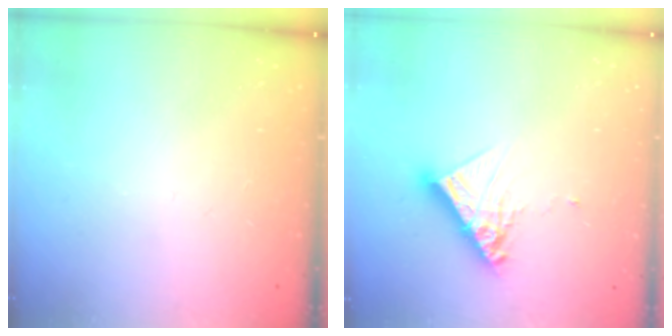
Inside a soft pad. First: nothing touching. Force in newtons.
{"total": 10.1, "press": 10.1, "slide": 0.9}